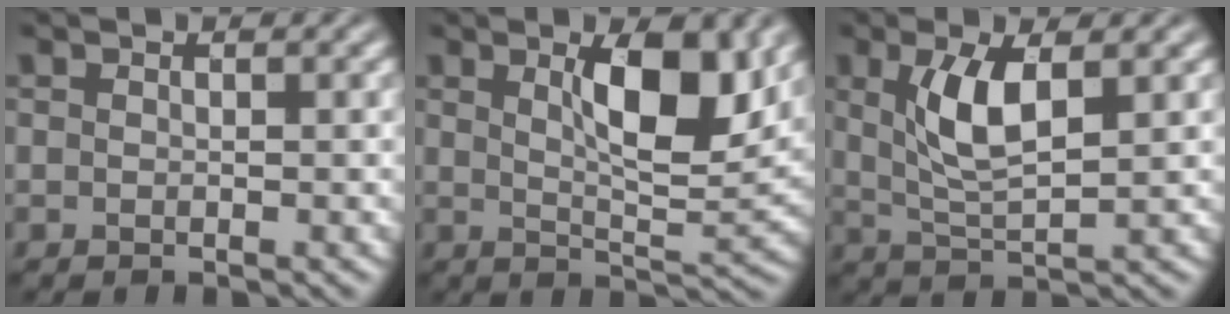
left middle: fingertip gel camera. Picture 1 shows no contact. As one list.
[{"total": 7.2, "force": [2.2, 2.3, 6.5], "torque": [-0.103, -0.006, 0.038]}, {"total": 4.9, "force": [1.1, 1.8, 4.4], "torque": [-0.099, -0.004, 0.024]}]